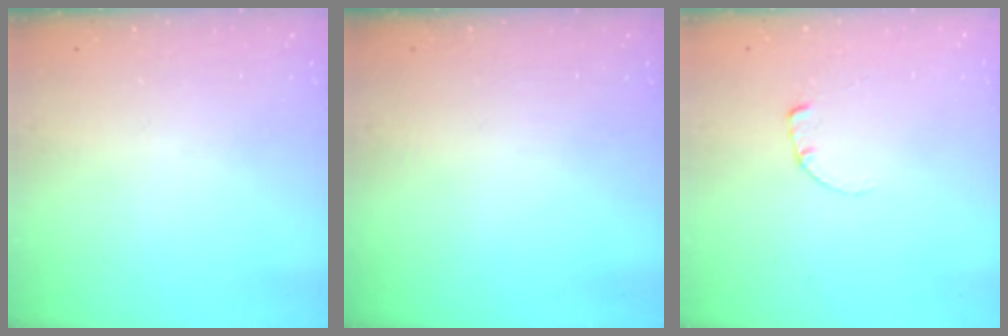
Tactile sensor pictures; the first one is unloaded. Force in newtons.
{"total": 0.0}
{"total": 0.6, "press": 0.5, "slide": 0.2}